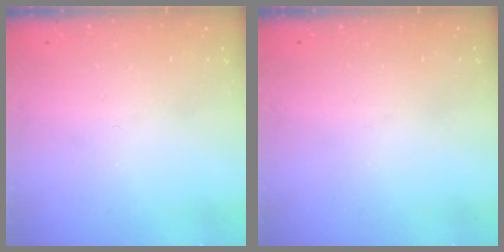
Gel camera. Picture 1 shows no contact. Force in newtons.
{"total": 0.0}